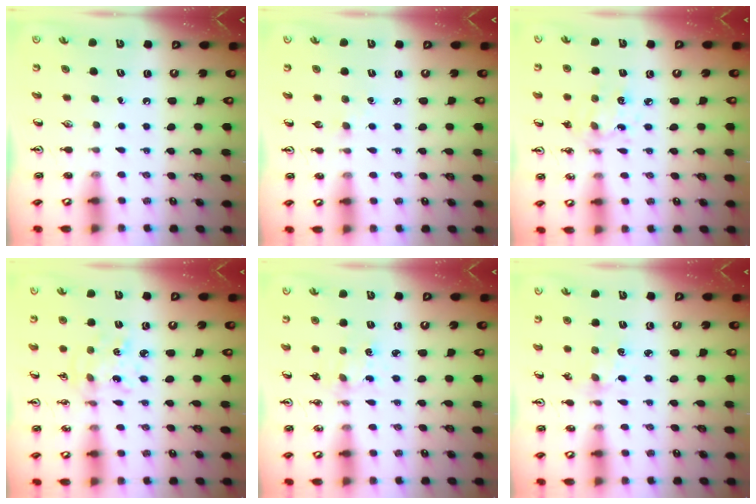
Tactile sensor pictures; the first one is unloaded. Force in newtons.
{"total": 2.9, "press": 2.9, "slide": 0.4}
{"total": 4.7, "press": 4.5, "slide": 1.5}
{"total": 4.8, "press": 4.8, "slide": 0.4}
{"total": 2.3, "press": 2.3, "slide": 0.4}
{"total": 1.9, "press": 1.9, "slide": 0.3}